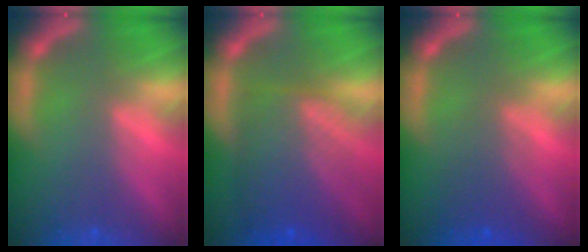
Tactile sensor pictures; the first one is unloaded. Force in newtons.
{"total": 8.1}
{"total": 3.1}